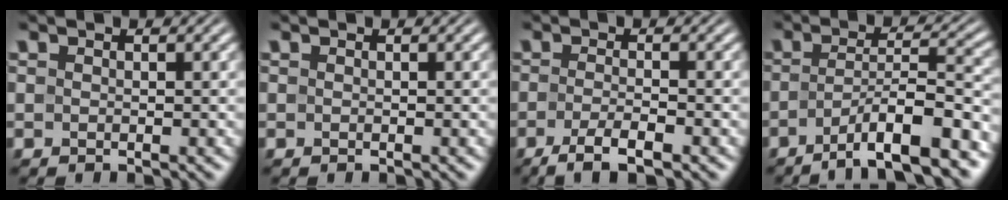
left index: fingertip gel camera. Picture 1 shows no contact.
{"total": 0.0}
{"total": 3.9, "force": [-2.2, 0.9, 3.1], "torque": [-0.058, -0.004, -0.044]}
{"total": 9.8, "force": [-5.7, 2.4, 7.7], "torque": [-0.110, 0.006, -0.093]}